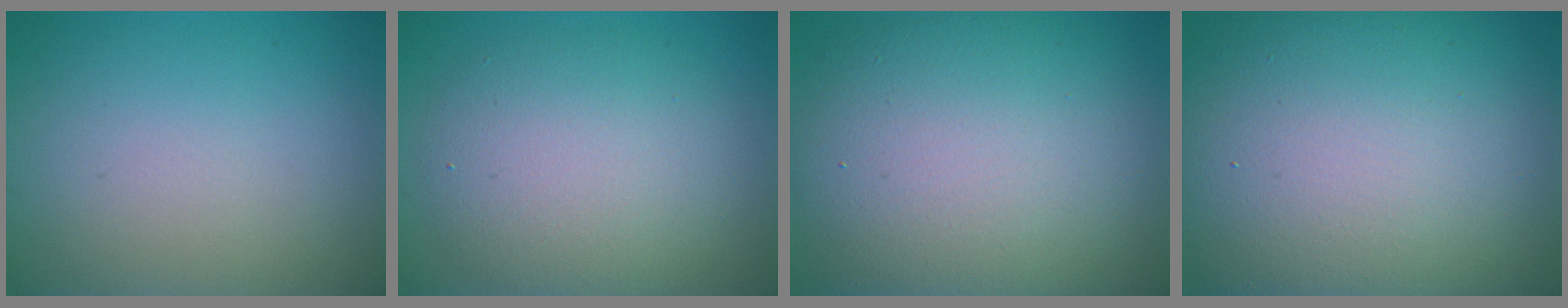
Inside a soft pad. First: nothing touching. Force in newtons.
{"total": 6.7, "press": 6.7, "slide": 0.2}
{"total": 13.2, "press": 13.2, "slide": 0.9}
{"total": 18.3, "press": 18.2, "slide": 1.2}